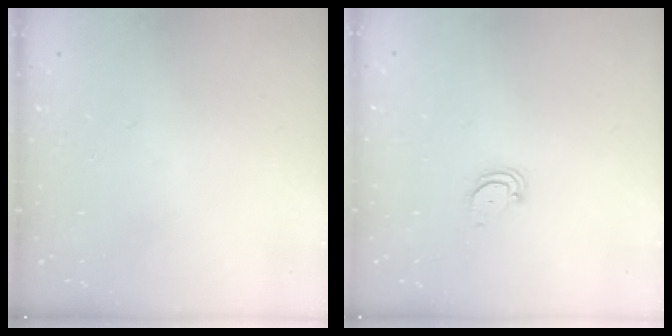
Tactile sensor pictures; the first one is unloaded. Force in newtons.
{"total": 3.0, "press": 3.0, "slide": 0.2}